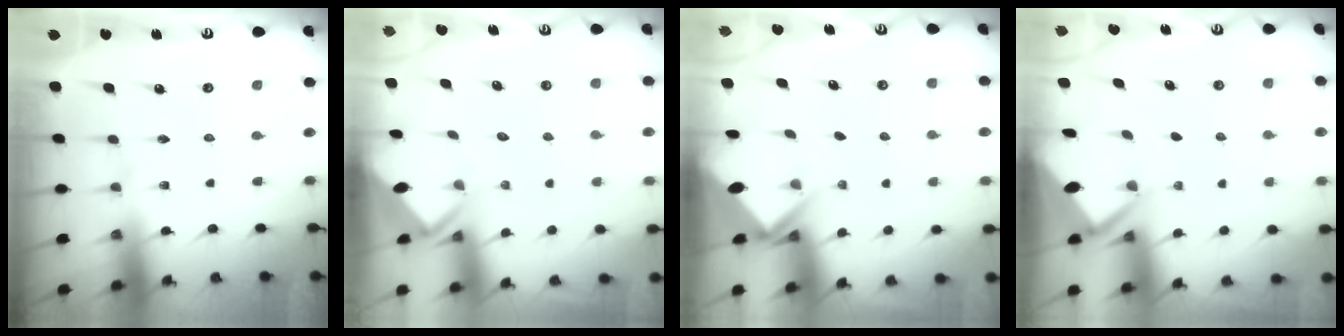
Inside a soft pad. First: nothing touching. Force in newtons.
{"total": 3.4, "press": 3.4, "slide": 0.2}
{"total": 3.0, "press": 2.9, "slide": 0.4}
{"total": 2.7, "press": 2.6, "slide": 0.3}